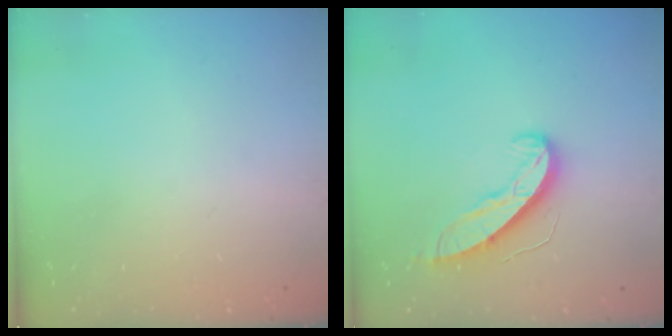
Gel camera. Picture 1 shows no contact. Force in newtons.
{"total": 9.5, "press": 9.5, "slide": 0.3}